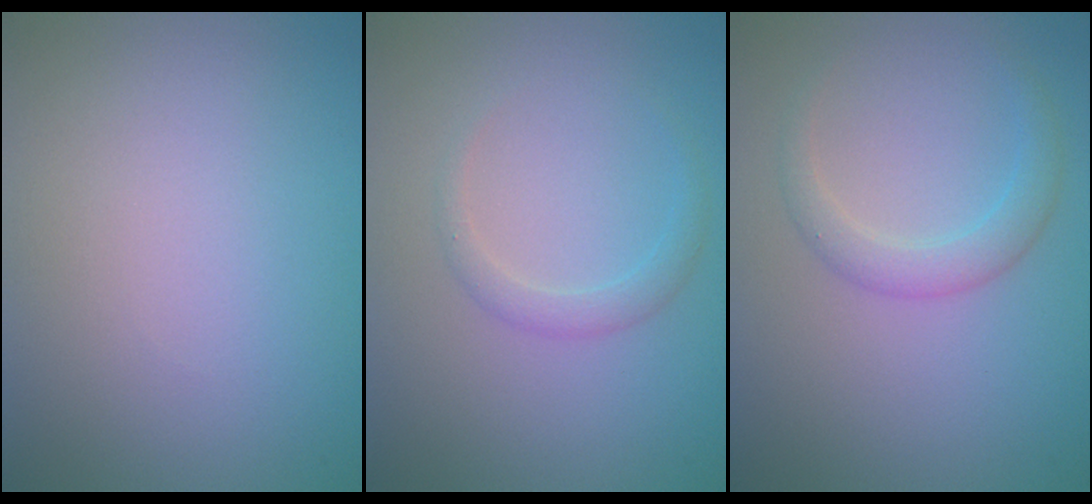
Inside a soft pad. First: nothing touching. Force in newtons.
{"total": 1.5, "press": 1.5, "slide": 0.2}
{"total": 2.2, "press": 2.2, "slide": 0.1}